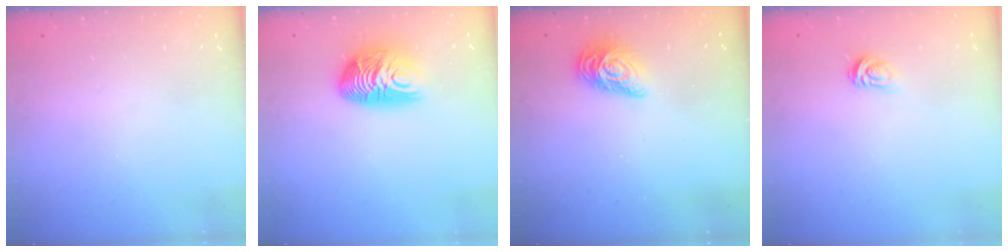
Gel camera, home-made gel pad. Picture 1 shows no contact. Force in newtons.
{"total": 12.4, "press": 12.4, "slide": 1.0}
{"total": 10.1, "press": 10.0, "slide": 0.6}
{"total": 3.7, "press": 3.6, "slide": 0.5}